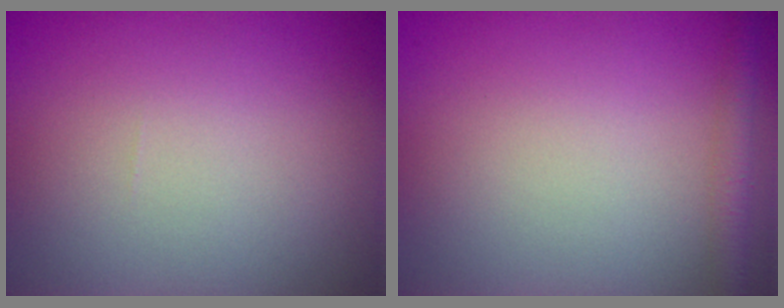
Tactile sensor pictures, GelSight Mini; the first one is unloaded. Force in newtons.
{"total": 2.4, "press": 2.4, "slide": 0.1}